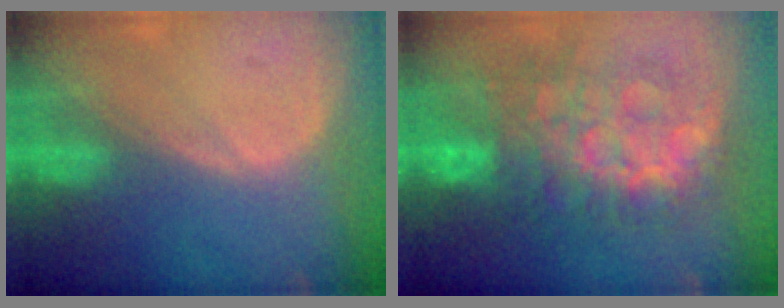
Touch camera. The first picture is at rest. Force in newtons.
{"total": 12.5, "press": 12.4, "slide": 1.2}